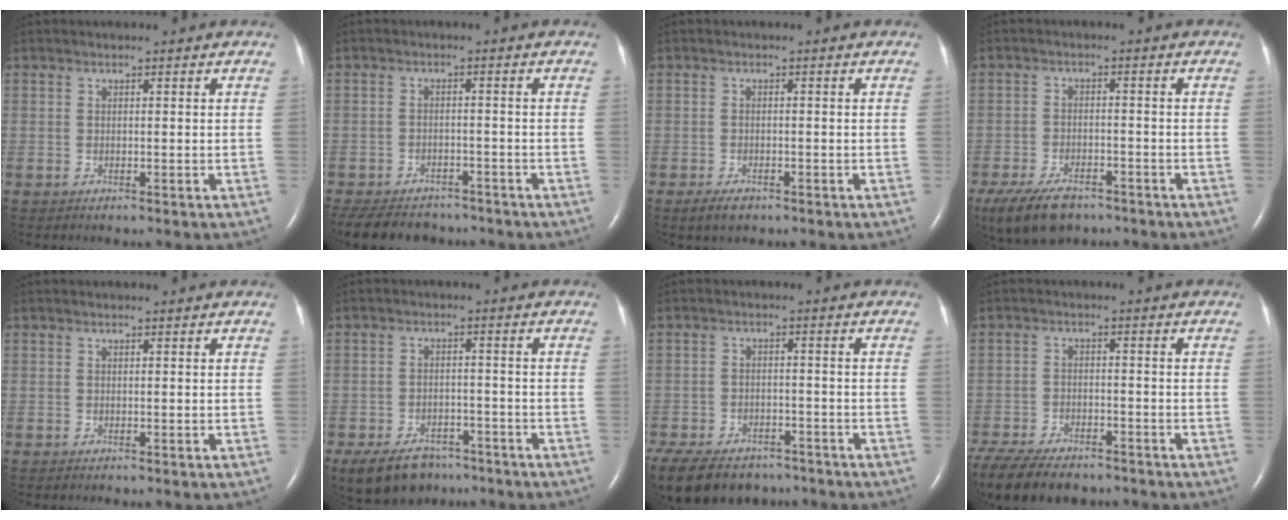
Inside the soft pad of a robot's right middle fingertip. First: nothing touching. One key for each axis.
{"total": 13.2, "fx": -11.0, "fy": 5.7, "fz": 4.5, "tx": -0.106, "ty": -0.005, "tz": -0.145}
{"total": 2.5, "fx": -1.7, "fy": 1.1, "fz": 1.5, "tx": -0.037, "ty": -0.004, "tz": -0.024}
{"total": 9.3, "fx": -6.8, "fy": 4.1, "fz": 4.8, "tx": -0.092, "ty": -0.010, "tz": -0.113}
{"total": 0.0}
{"total": 10.2, "fx": -7.4, "fy": 5.7, "fz": 4.1, "tx": -0.079, "ty": 0.000, "tz": -0.114}
{"total": 19.2, "fx": -13.9, "fy": 10.3, "fz": 8.4, "tx": -0.248, "ty": -0.029, "tz": -0.196}
{"total": 15.1, "fx": -12.0, "fy": 5.7, "fz": 7.3, "tx": -0.176, "ty": -0.024, "tz": -0.184}